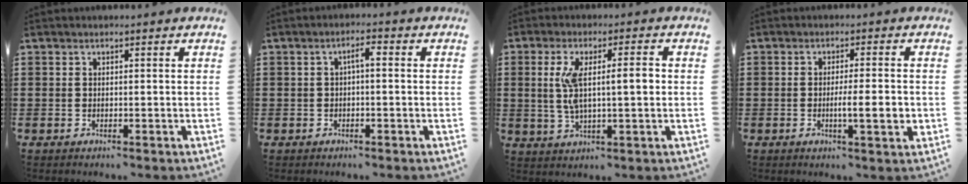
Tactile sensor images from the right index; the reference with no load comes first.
{"total": 2.3, "force": [-0.1, 0.5, 2.2], "torque": [-0.043, 0.006, -0.005]}
{"total": 7.4, "force": [0.9, 1.9, 7.1], "torque": [-0.141, 0.001, 0.010]}
{"total": 5.1, "force": [-0.9, 0.7, 5.0], "torque": [-0.075, -0.008, -0.017]}